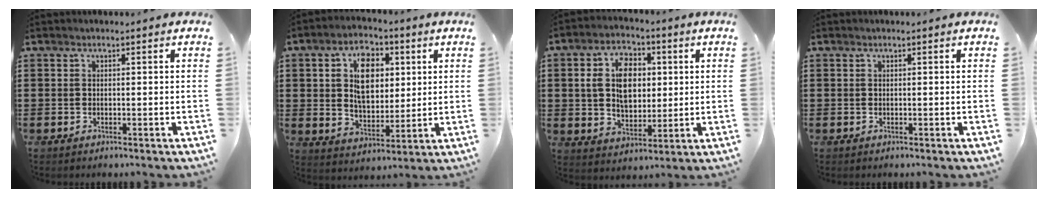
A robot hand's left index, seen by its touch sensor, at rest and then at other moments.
{"total": 8.7, "force": [2.9, 5.4, 6.1], "torque": [-0.113, 0.012, 0.047]}
{"total": 9.0, "force": [1.8, 5.9, 6.5], "torque": [-0.139, 0.012, 0.026]}
{"total": 0.0}